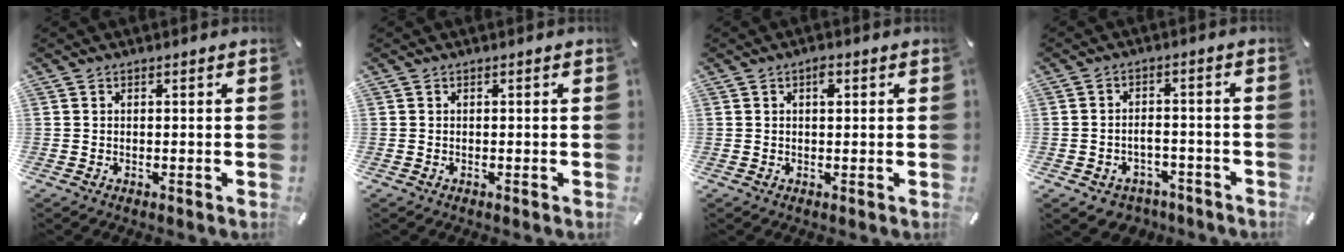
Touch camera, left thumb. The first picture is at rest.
{"total": 0.0}
{"total": 2.1, "force": [0.7, 1.0, 1.7], "torque": [-0.029, 0.002, 0.009]}
{"total": 4.5, "force": [-2.5, 3.5, 1.4], "torque": [-0.022, 0.019, -0.043]}